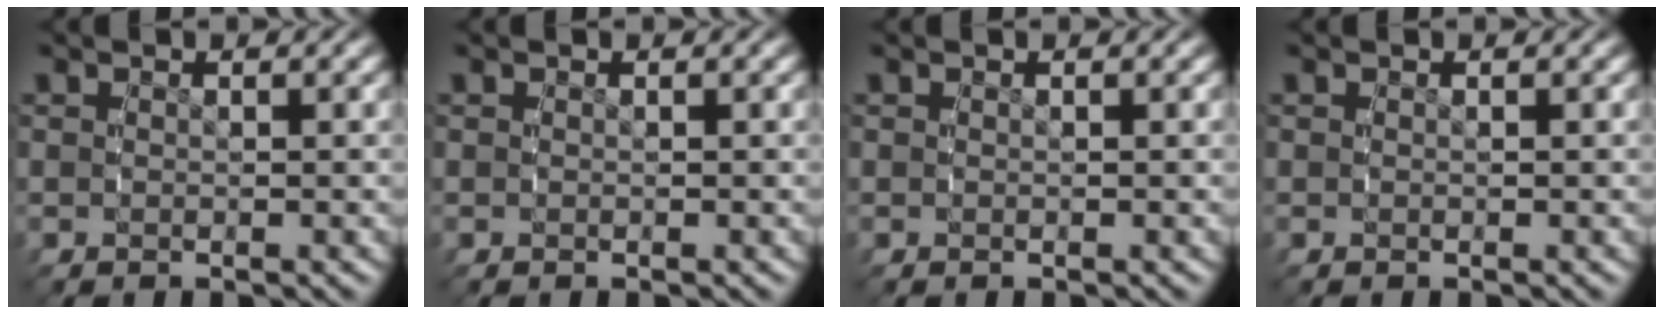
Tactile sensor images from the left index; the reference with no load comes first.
{"total": 0.0}
{"total": 0.0}
{"total": 0.0}